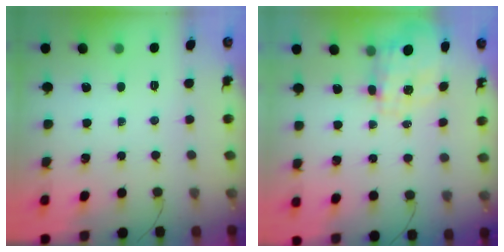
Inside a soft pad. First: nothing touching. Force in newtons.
{"total": 3.6, "press": 3.4, "slide": 1.1}